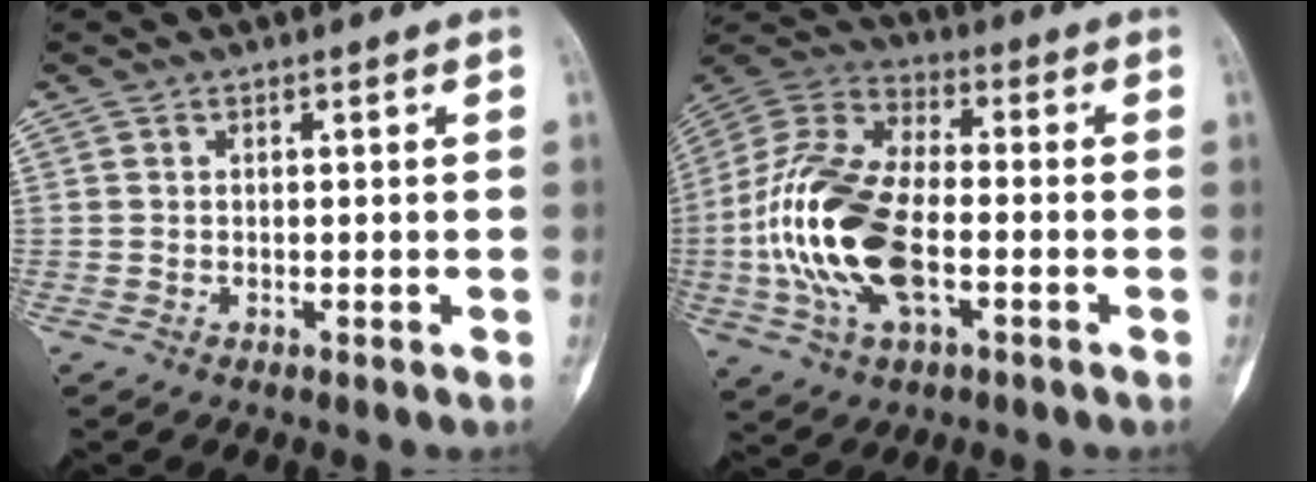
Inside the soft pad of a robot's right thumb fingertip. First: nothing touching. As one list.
[{"total": 20.4, "force": [-3.9, 10.4, 17.1], "torque": [-0.362, 0.022, -0.073]}]